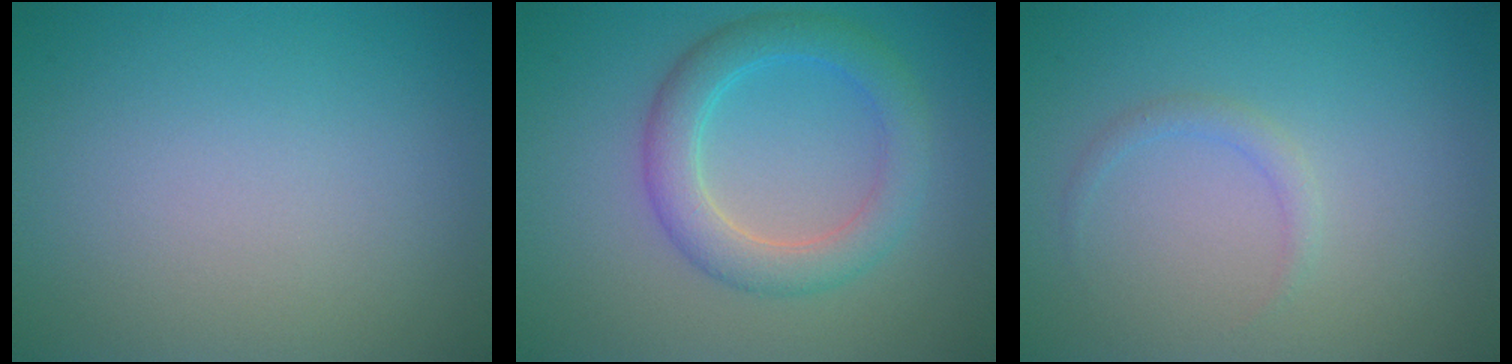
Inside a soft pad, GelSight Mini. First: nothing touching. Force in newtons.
{"total": 4.2, "press": 4.2, "slide": 0.1}
{"total": 1.0, "press": 1.0, "slide": 0.0}